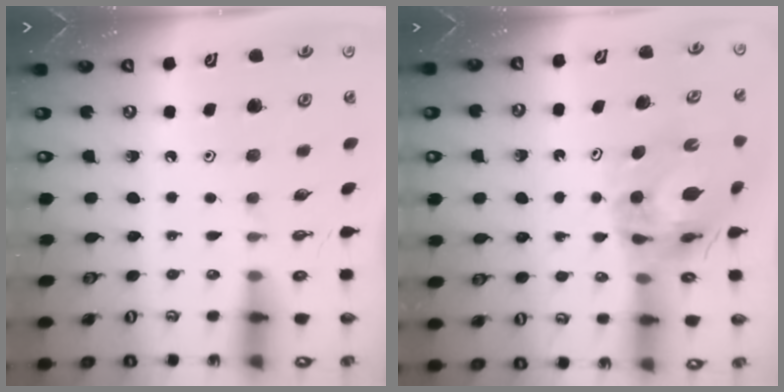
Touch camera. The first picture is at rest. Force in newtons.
{"total": 10.9, "press": 10.9, "slide": 1.2}